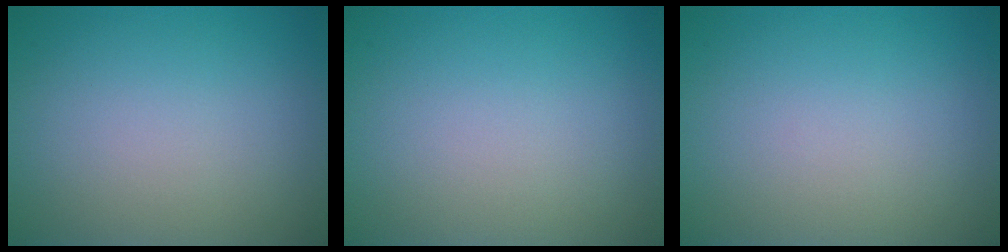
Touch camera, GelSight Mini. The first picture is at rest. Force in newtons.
{"total": 0.0}
{"total": 0.0}